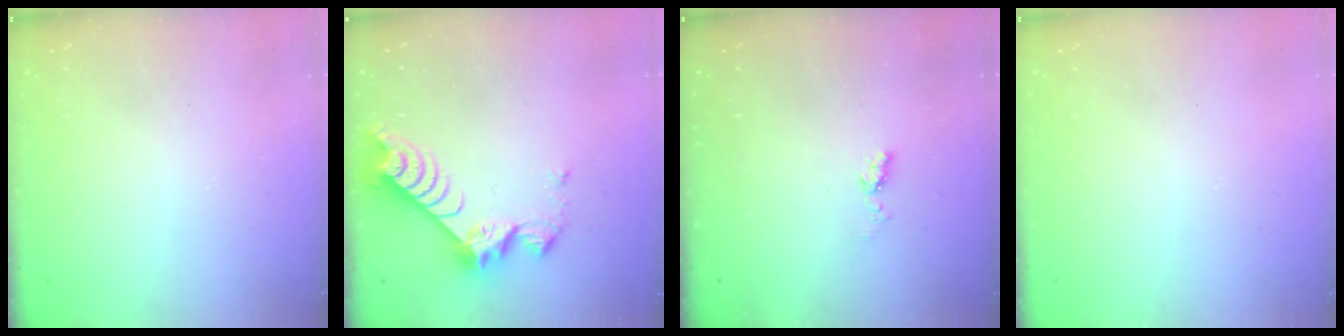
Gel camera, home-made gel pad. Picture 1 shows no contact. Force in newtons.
{"total": 8.6, "press": 8.6, "slide": 0.4}
{"total": 4.9, "press": 4.8, "slide": 0.8}
{"total": 0.0}